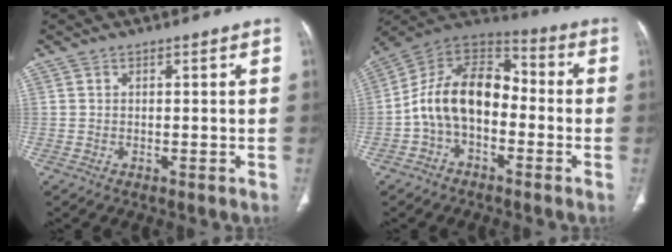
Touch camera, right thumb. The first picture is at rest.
{"total": 14.7, "force": [-2.6, 9.5, 10.9], "torque": [-0.172, 0.059, -0.058]}